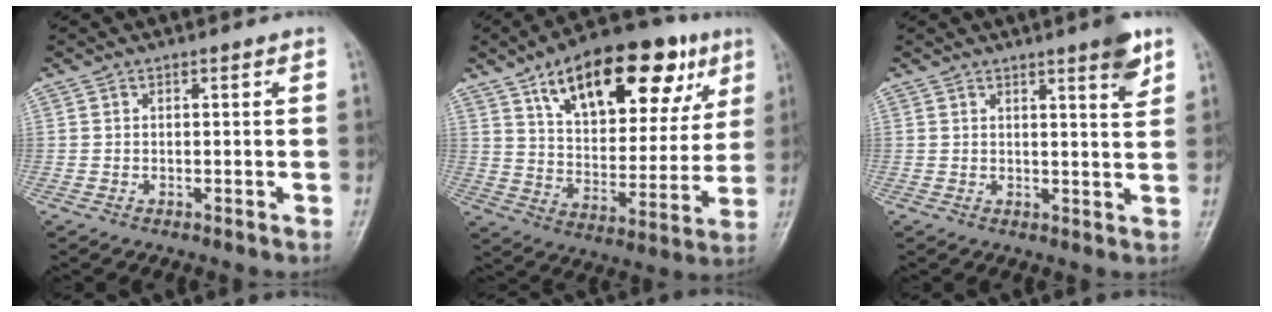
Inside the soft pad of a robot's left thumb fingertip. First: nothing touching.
{"total": 25.2, "force": [12.8, 11.9, 18.1], "torque": [-0.231, -0.013, 0.203]}
{"total": 4.8, "force": [3.0, 0.7, 3.7], "torque": [-0.044, -0.019, 0.038]}